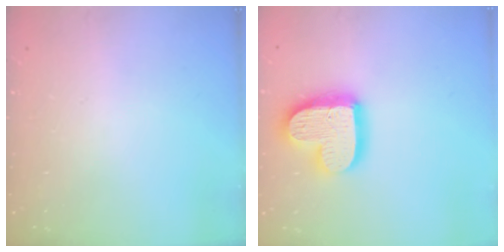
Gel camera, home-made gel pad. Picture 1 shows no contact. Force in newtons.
{"total": 17.1, "press": 17.1, "slide": 1.4}